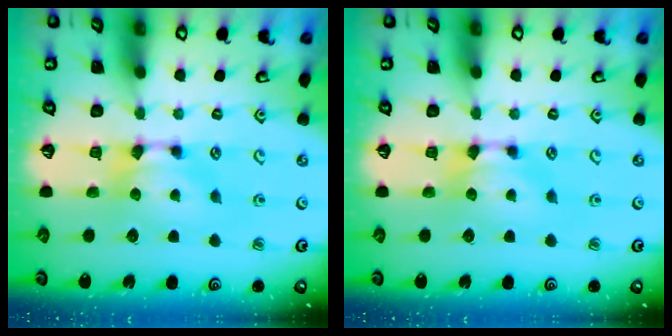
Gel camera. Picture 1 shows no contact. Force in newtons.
{"total": 0.0}